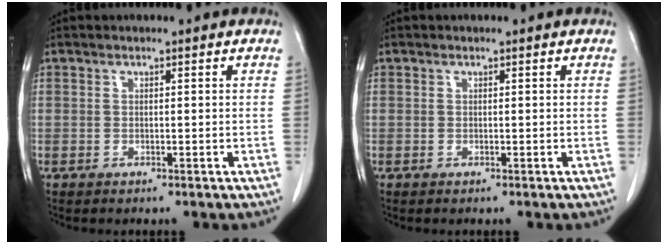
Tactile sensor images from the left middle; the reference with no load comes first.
{"total": 0.0}